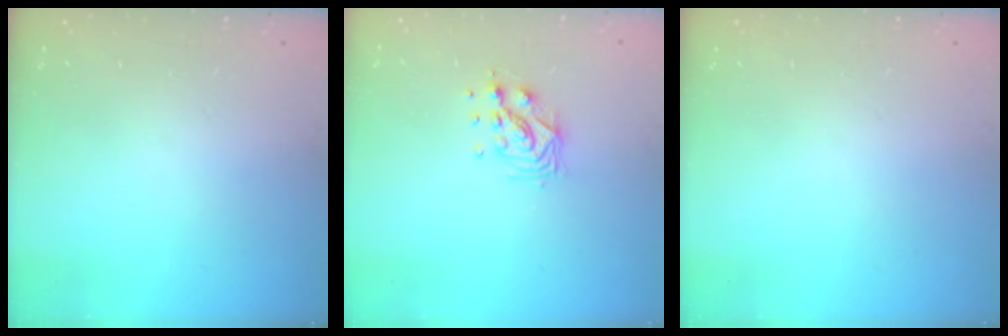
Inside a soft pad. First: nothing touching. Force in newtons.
{"total": 8.8, "press": 8.7, "slide": 0.9}
{"total": 0.0}